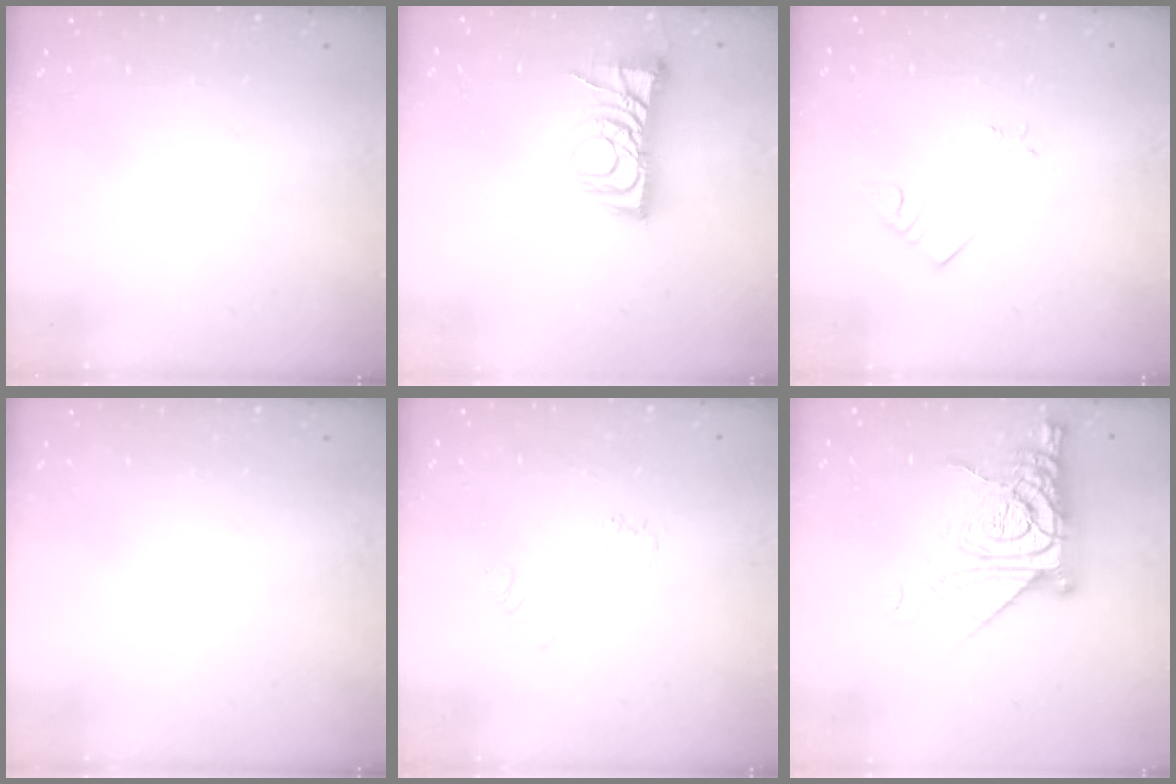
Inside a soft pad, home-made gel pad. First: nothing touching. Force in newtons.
{"total": 8.2, "press": 8.1, "slide": 0.8}
{"total": 2.3, "press": 2.3, "slide": 0.3}
{"total": 0.0}
{"total": 2.3, "press": 2.3, "slide": 0.4}
{"total": 14.8, "press": 14.7, "slide": 1.3}